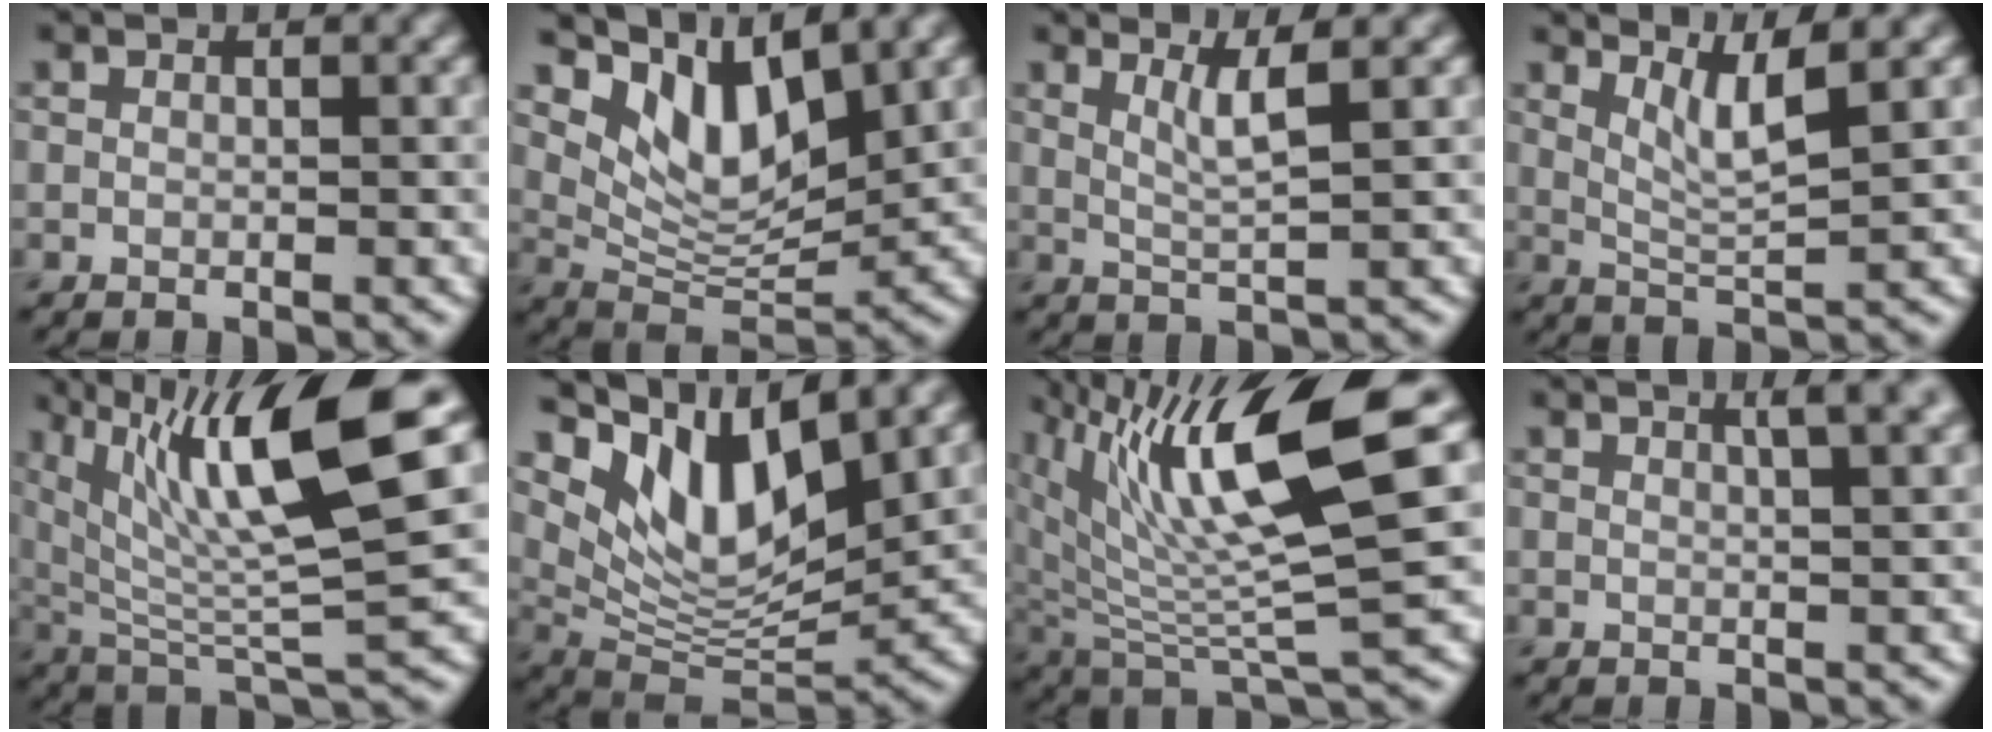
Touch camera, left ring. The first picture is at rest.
{"total": 6.9, "force": [4.3, 2.9, 4.6], "torque": [-0.083, -0.009, 0.077]}
{"total": 2.7, "force": [1.2, 0.4, 2.4], "torque": [-0.041, -0.003, 0.028]}
{"total": 3.5, "force": [2.0, 0.5, 2.8], "torque": [-0.052, -0.007, 0.043]}
{"total": 11.6, "force": [4.9, 2.4, 10.2], "torque": [-0.172, 0.003, 0.092]}
{"total": 9.1, "force": [5.2, 3.7, 6.5], "torque": [-0.115, -0.011, 0.098]}
{"total": 11.6, "force": [5.0, 2.7, 10.1], "torque": [-0.181, 0.002, 0.096]}
{"total": 3.8, "force": [2.0, 1.3, 3.0], "torque": [-0.014, 0.015, 0.007]}